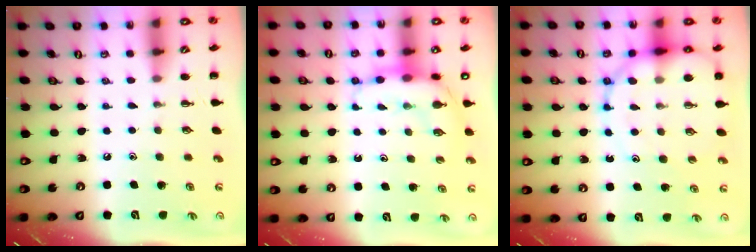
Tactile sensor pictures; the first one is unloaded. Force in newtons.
{"total": 8.7, "press": 8.5, "slide": 1.6}
{"total": 13.3, "press": 12.9, "slide": 3.3}